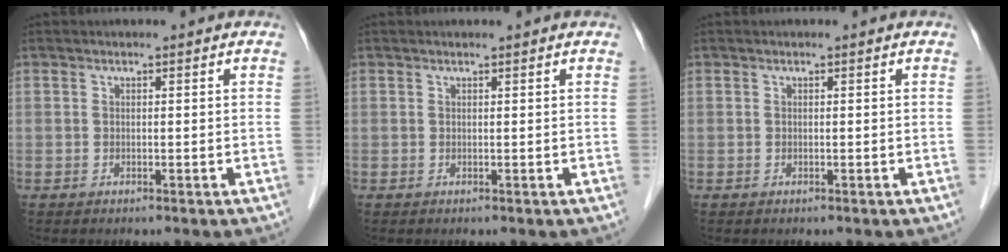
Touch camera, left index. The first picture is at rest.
{"total": 0.7, "force": [0.6, 0.0, 0.1], "torque": [-0.006, 0.002, 0.008]}
{"total": 0.0}